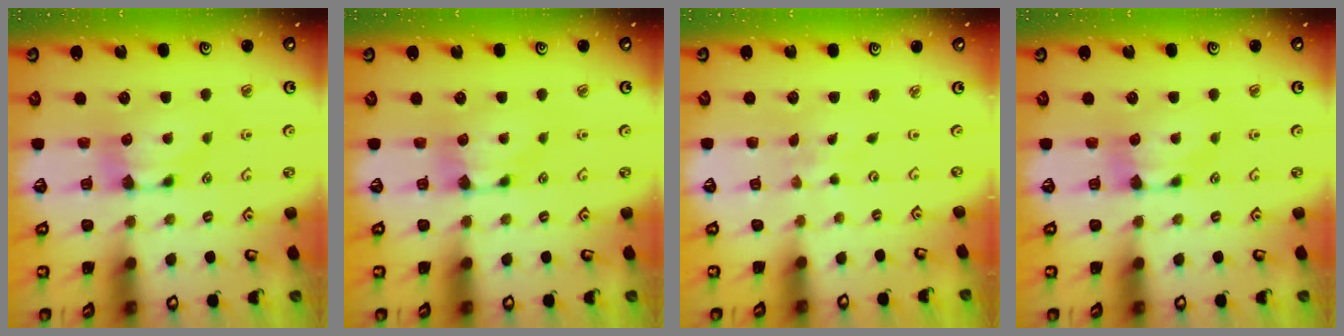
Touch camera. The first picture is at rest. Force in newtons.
{"total": 0.0}
{"total": 5.5, "press": 5.5, "slide": 0.2}
{"total": 0.0}